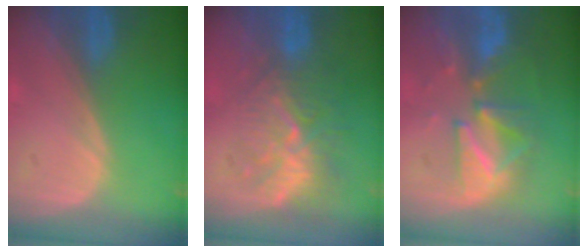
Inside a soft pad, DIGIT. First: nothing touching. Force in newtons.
{"total": 9.3, "press": 8.6, "slide": 3.5}
{"total": 9.8, "press": 8.7, "slide": 4.4}